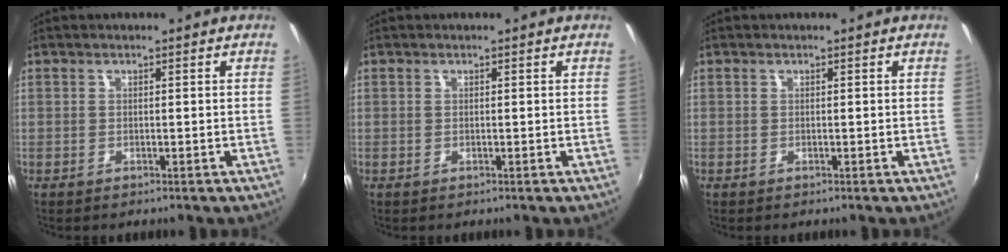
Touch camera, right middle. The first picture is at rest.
{"total": 0.0}
{"total": 0.0}